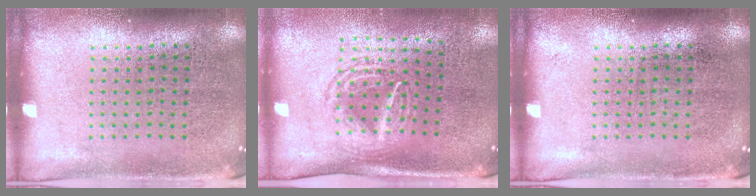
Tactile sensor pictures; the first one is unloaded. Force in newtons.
{"total": 1.6, "press": 1.3, "slide": 0.9}
{"total": 0.0}